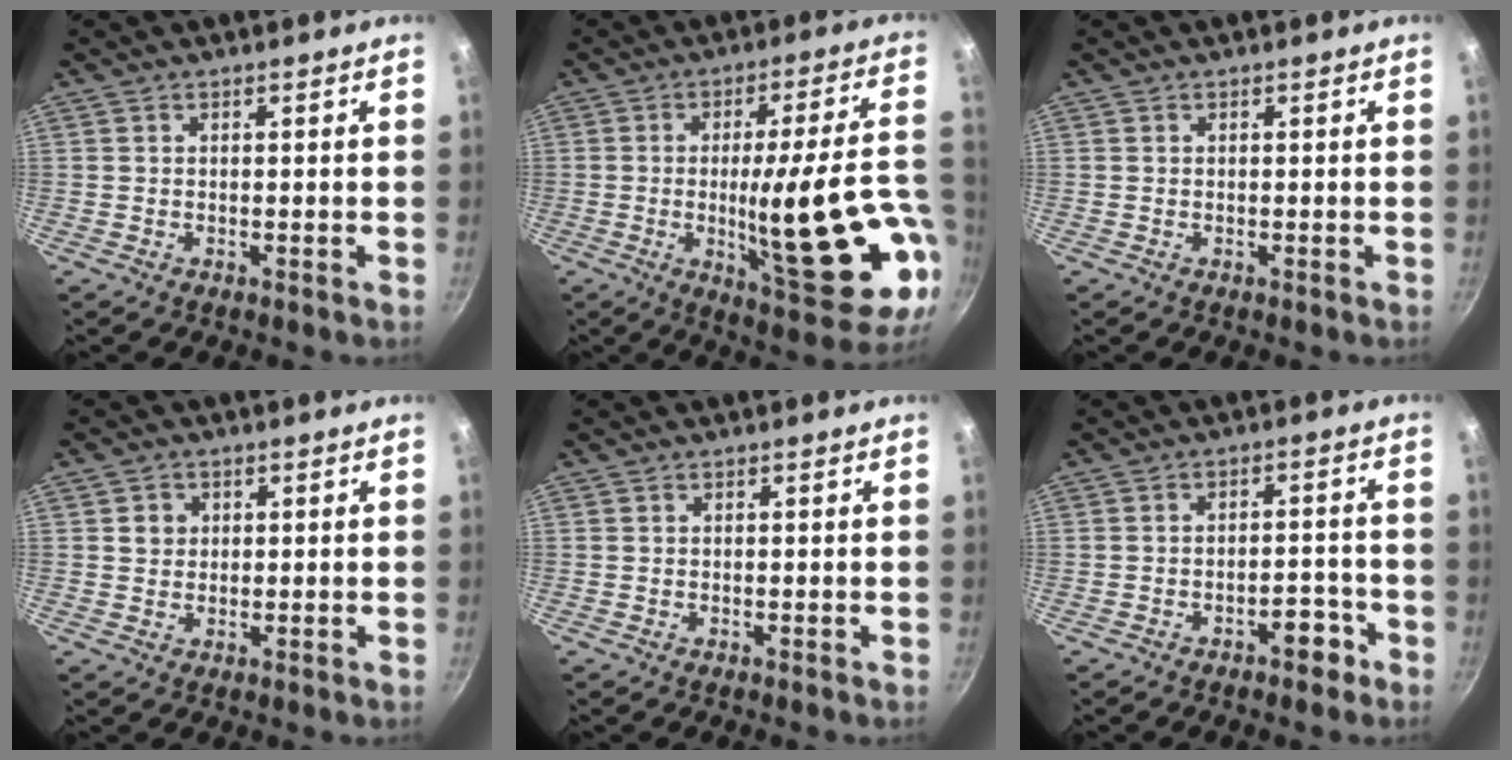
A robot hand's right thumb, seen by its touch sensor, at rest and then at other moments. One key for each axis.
{"total": 23.1, "fx": -4.6, "fy": 5.6, "fz": 22.0, "tx": -0.294, "ty": 0.008, "tz": -0.048}
{"total": 0.0}
{"total": 2.7, "fx": 0.7, "fy": 2.5, "fz": 0.8, "tx": 0.000, "ty": 0.003, "tz": 0.009}
{"total": 0.0}
{"total": 4.4, "fx": -2.8, "fy": 2.0, "fz": 2.7, "tx": -0.015, "ty": 0.033, "tz": -0.032}